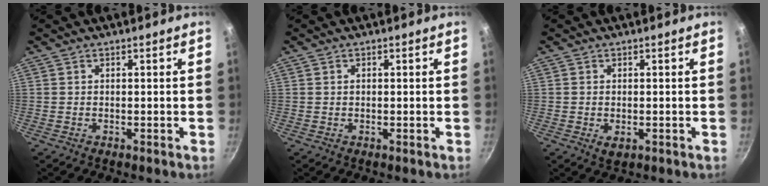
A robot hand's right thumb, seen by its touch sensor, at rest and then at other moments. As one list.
[{"total": 0.6, "force": [0.1, 0.5, 0.3], "torque": [-0.004, 0.003, 0.002]}, {"total": 2.4, "force": [-0.5, 1.5, 1.9], "torque": [-0.031, -0.007, -0.006]}]